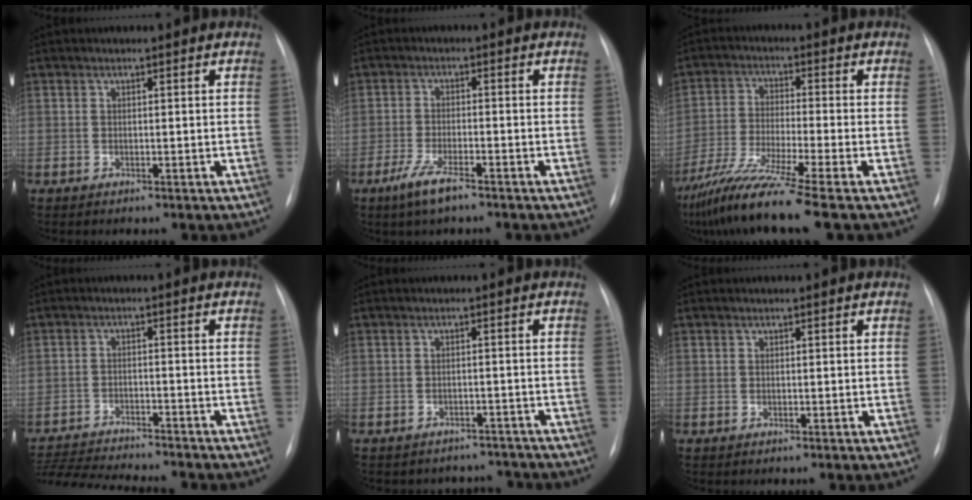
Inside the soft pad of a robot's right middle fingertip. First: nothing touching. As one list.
[{"total": 4.9, "force": [-3.4, 0.7, 3.5], "torque": [-0.084, -0.012, -0.061]}, {"total": 11.9, "force": [-9.0, -2.2, 7.5], "torque": [-0.143, -0.049, -0.157]}, {"total": 14.4, "force": [-13.5, 0.7, 5.1], "torque": [-0.091, -0.013, -0.203]}, {"total": 6.5, "force": [-6.1, 2.4, -0.4], "torque": [0.008, 0.018, -0.065]}, {"total": 0.0}]